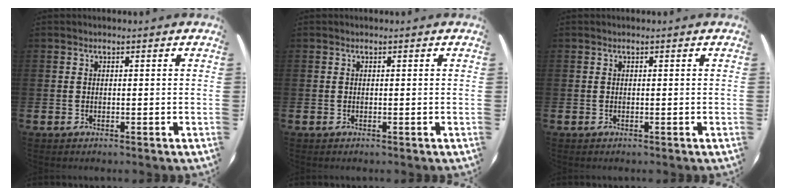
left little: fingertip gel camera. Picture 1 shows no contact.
{"total": 0.0}
{"total": 0.0}